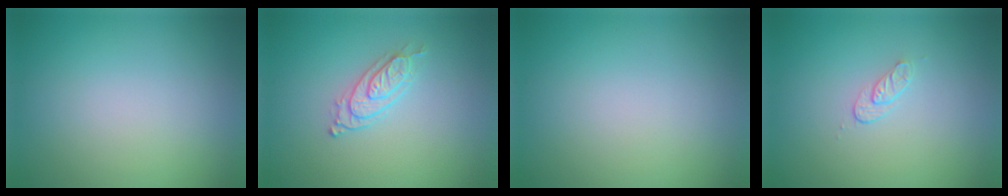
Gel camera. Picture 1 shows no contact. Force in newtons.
{"total": 2.3, "press": 2.0, "slide": 1.1}
{"total": 0.0}
{"total": 1.2, "press": 0.6, "slide": 1.0}